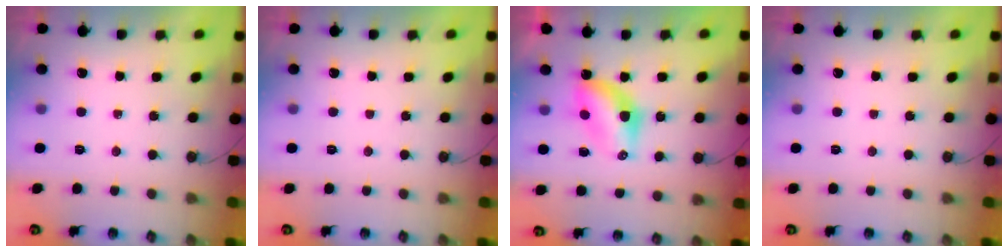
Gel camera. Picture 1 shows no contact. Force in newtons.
{"total": 0.0}
{"total": 6.6, "press": 6.6, "slide": 0.2}
{"total": 0.0}